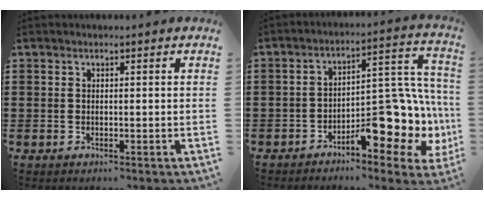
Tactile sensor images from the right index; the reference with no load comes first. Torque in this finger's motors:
{"motor_torque": [2.11, -0.03, 0.41, 0.15]}